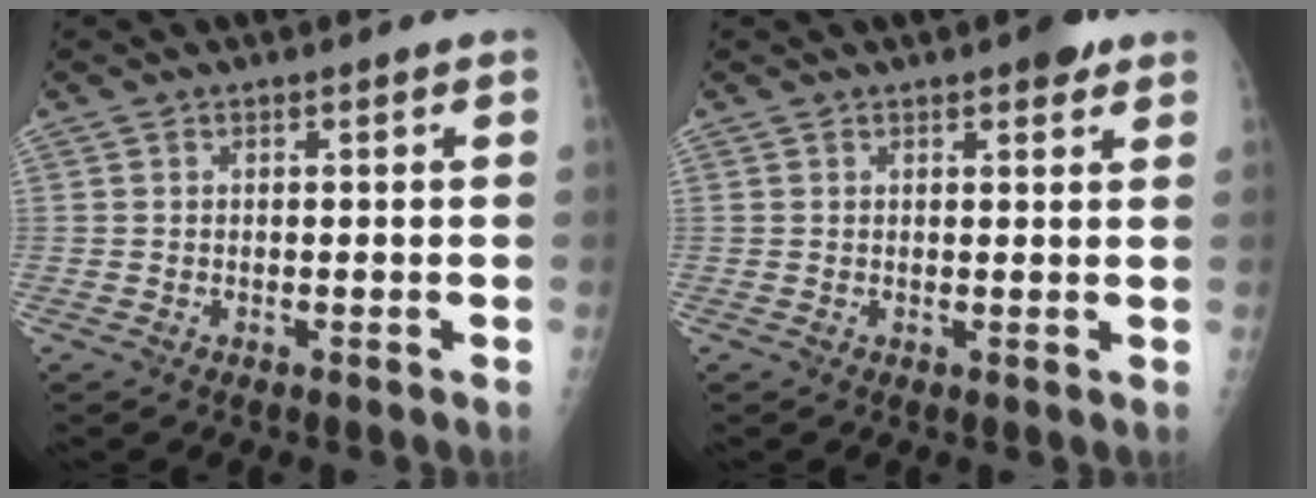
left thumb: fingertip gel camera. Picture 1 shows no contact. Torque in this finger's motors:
{"motor_torque": [0.27, 0.22, 0.43, 0.04, 0.00]}